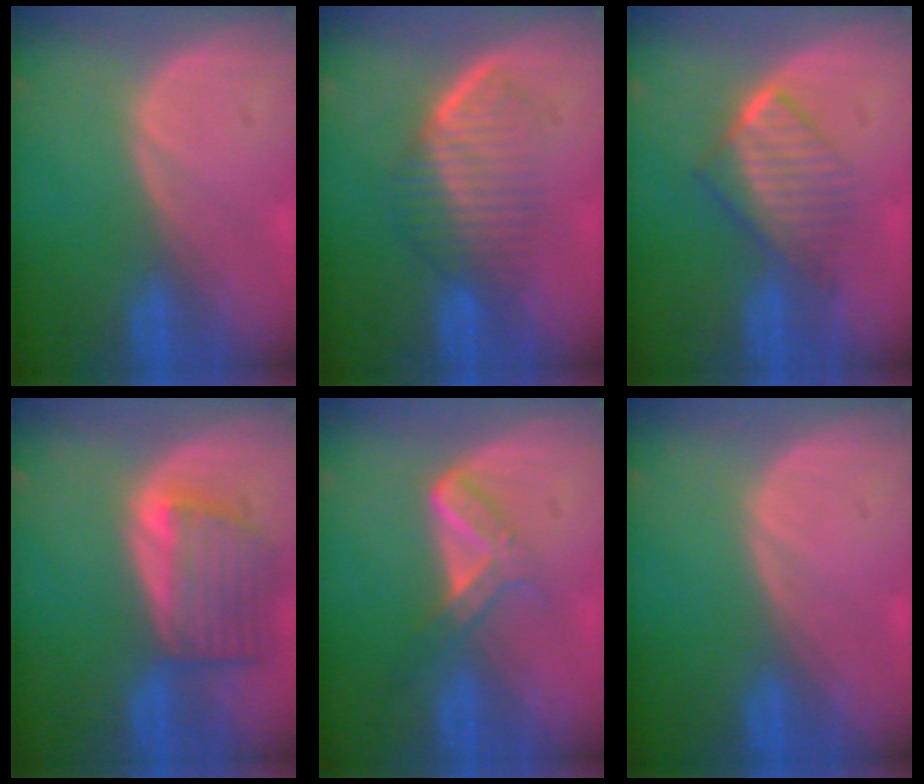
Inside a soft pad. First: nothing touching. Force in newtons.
{"total": 7.1, "press": 6.1, "slide": 3.6}
{"total": 6.6, "press": 5.9, "slide": 2.9}
{"total": 7.2, "press": 6.7, "slide": 2.8}
{"total": 5.5, "press": 4.7, "slide": 2.8}
{"total": 0.0}